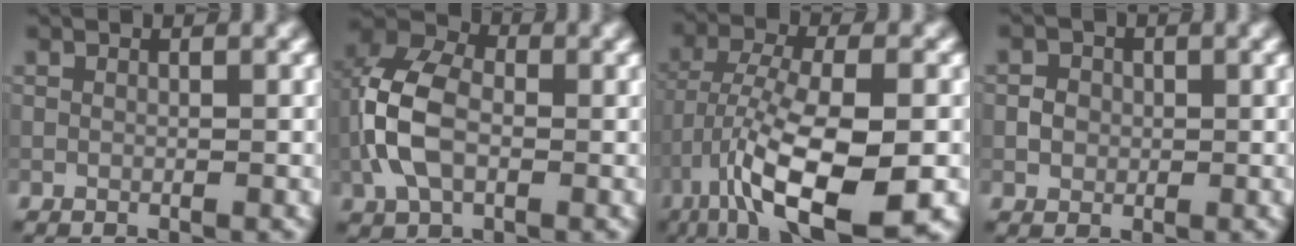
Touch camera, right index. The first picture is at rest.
{"total": 7.2, "force": [-1.0, 4.7, 5.4], "torque": [-0.130, 0.010, -0.032]}
{"total": 11.8, "force": [-5.1, 3.9, 9.8], "torque": [-0.183, -0.005, -0.091]}
{"total": 1.5, "force": [-0.1, 1.4, 0.5], "torque": [-0.003, -0.003, -0.004]}